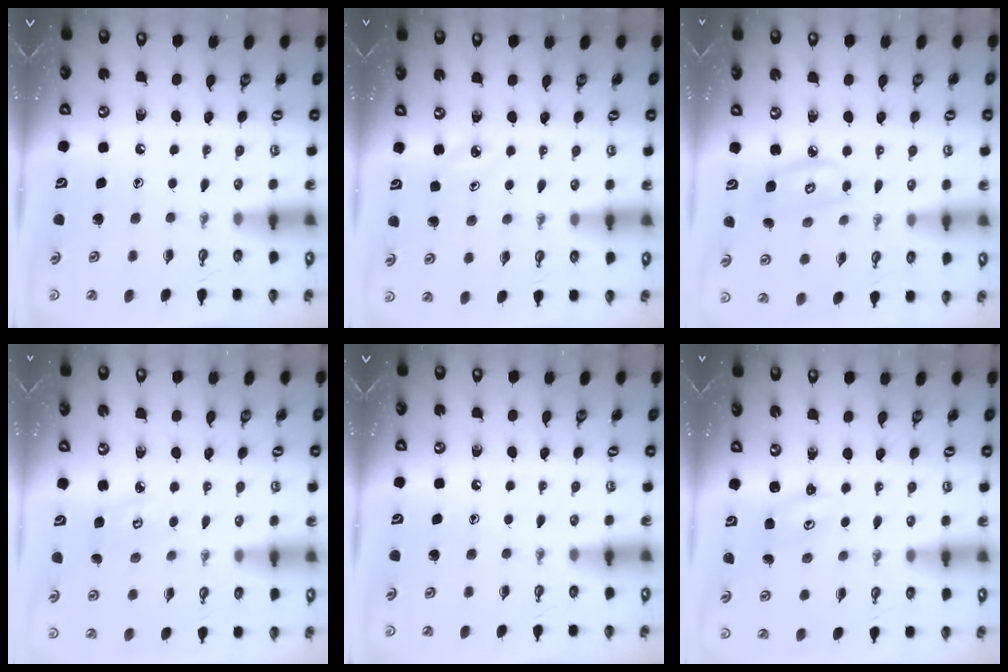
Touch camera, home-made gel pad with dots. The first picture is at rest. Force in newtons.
{"total": 4.2, "press": 4.2, "slide": 0.4}
{"total": 5.6, "press": 5.6, "slide": 0.3}
{"total": 3.8, "press": 3.8, "slide": 0.3}
{"total": 0.0}
{"total": 2.1, "press": 2.0, "slide": 0.3}